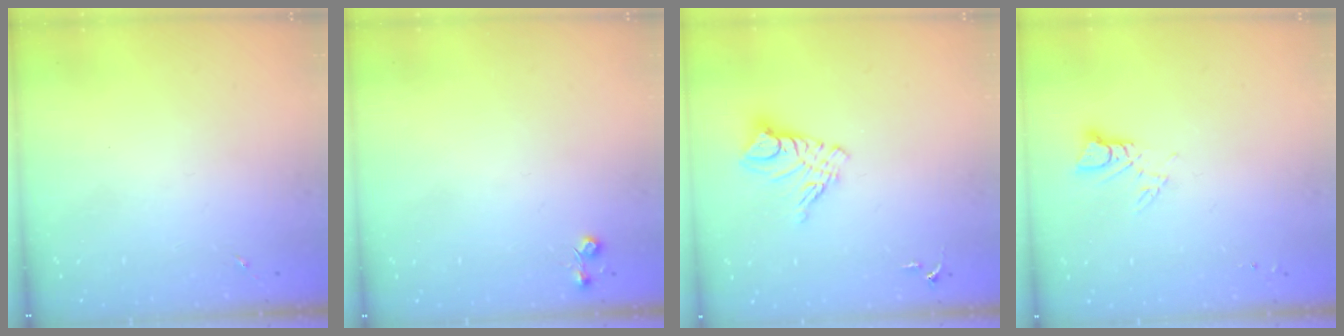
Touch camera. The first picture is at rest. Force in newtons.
{"total": 4.4, "press": 4.4, "slide": 0.7}
{"total": 10.3, "press": 10.3, "slide": 0.9}
{"total": 3.7, "press": 3.7, "slide": 0.4}